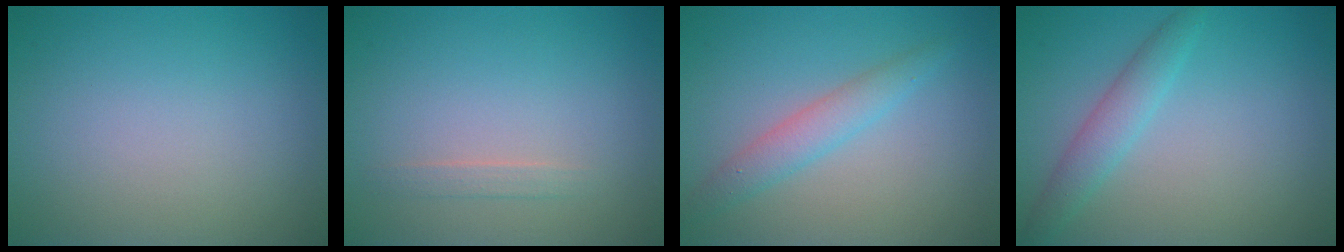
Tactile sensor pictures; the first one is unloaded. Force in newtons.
{"total": 0.9, "press": 0.9, "slide": 0.1}
{"total": 2.5, "press": 2.5, "slide": 0.0}
{"total": 2.4, "press": 2.4, "slide": 0.0}